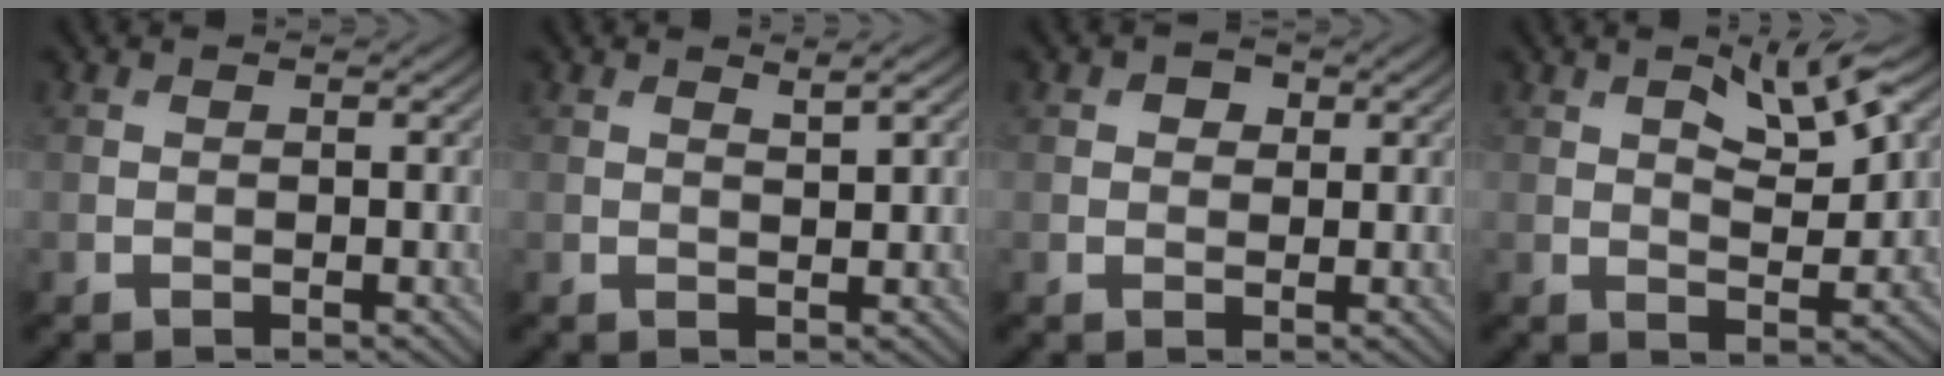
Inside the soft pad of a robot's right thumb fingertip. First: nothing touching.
{"total": 1.6, "force": [1.1, 0.1, 1.2], "torque": [-0.025, 0.002, 0.019]}
{"total": 1.8, "force": [0.8, 1.4, 0.9], "torque": [-0.012, 0.001, 0.008]}
{"total": 6.5, "force": [3.0, 2.3, 5.3], "torque": [-0.087, 0.000, 0.050]}